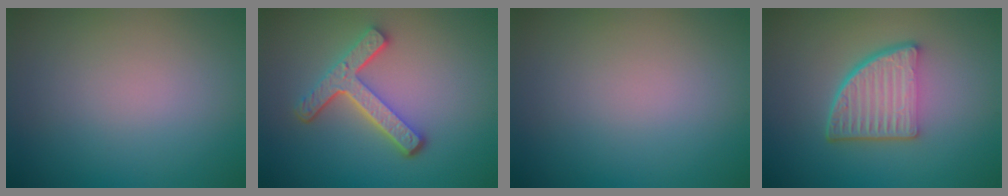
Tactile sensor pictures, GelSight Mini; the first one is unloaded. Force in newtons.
{"total": 4.7, "press": 3.6, "slide": 3.1}
{"total": 0.0}
{"total": 5.4, "press": 3.8, "slide": 3.8}